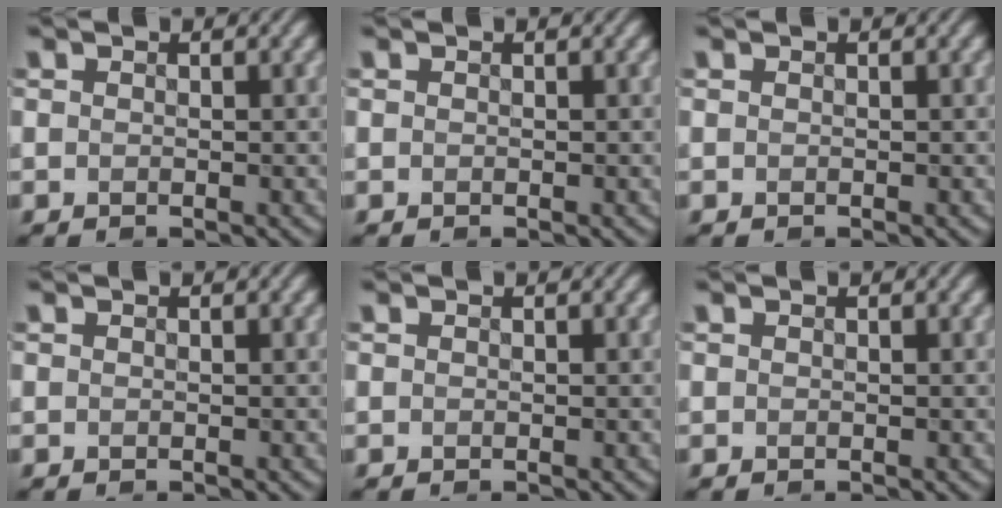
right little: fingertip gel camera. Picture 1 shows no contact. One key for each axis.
{"total": 0.0}
{"total": 0.0}
{"total": 0.0}
{"total": 0.0}
{"total": 0.0}